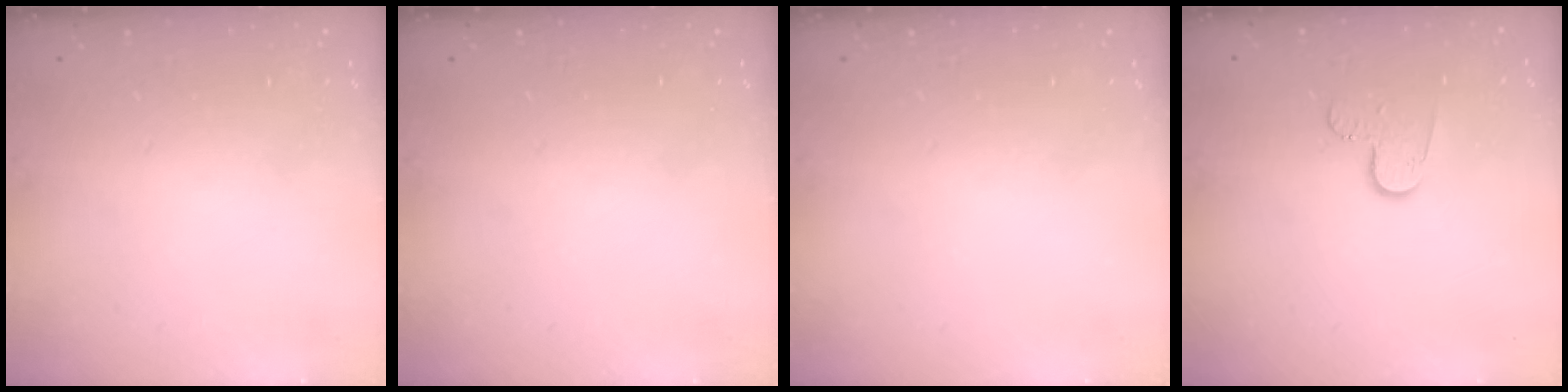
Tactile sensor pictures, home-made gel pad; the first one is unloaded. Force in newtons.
{"total": 0.0}
{"total": 0.0}
{"total": 6.0, "press": 6.0, "slide": 0.6}